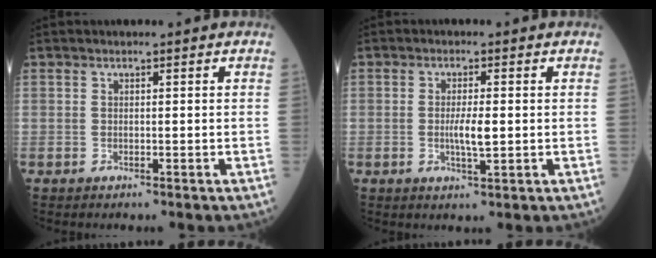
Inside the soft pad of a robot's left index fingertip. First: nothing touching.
{"total": 3.4, "force": [-0.1, 0.5, 3.4], "torque": [-0.066, -0.004, -0.001]}